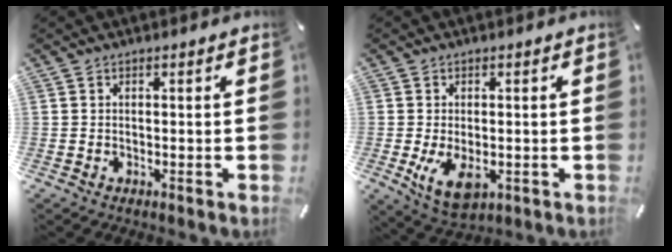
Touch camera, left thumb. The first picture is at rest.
{"total": 6.7, "force": [-1.2, 4.1, 5.2], "torque": [-0.103, -0.009, -0.023]}